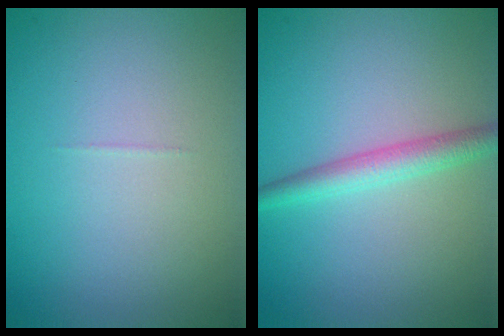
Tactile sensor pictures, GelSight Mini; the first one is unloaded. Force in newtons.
{"total": 2.5, "press": 2.5, "slide": 0.0}